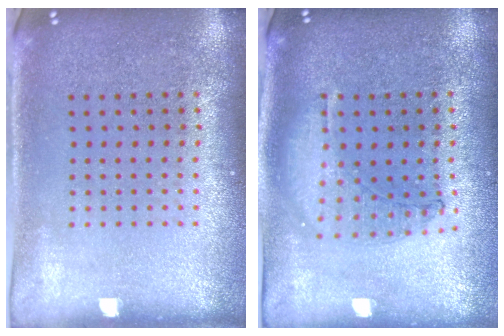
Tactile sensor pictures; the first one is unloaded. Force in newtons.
{"total": 1.0, "press": 1.0, "slide": 0.2}